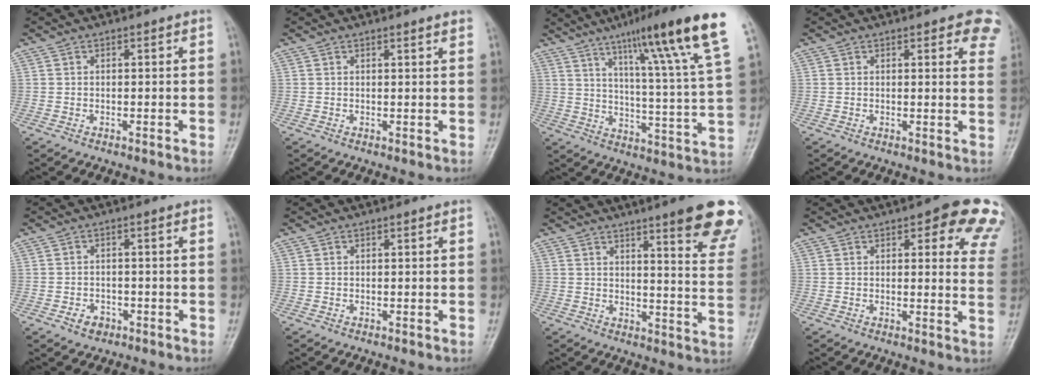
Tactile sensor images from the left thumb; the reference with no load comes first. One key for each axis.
{"total": 2.1, "fx": 1.8, "fy": 0.0, "fz": 1.2, "tx": -0.010, "ty": -0.003, "tz": 0.019}
{"total": 20.7, "fx": 12.5, "fy": 0.9, "fz": 16.5, "tx": -0.226, "ty": -0.045, "tz": 0.178}
{"total": 7.2, "fx": 4.7, "fy": 2.6, "fz": 4.8, "tx": -0.024, "ty": -0.014, "tz": 0.038}
{"total": 2.8, "fx": -1.4, "fy": 2.1, "fz": 1.1, "tx": -0.011, "ty": 0.011, "tz": -0.019}
{"total": 0.0}
{"total": 17.6, "fx": 11.3, "fy": 2.8, "fz": 13.2, "tx": -0.135, "ty": -0.055, "tz": 0.132}
{"total": 13.7, "fx": 8.1, "fy": 5.1, "fz": 9.7, "tx": -0.063, "ty": -0.029, "tz": 0.072}